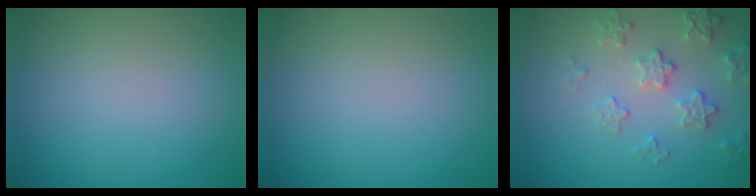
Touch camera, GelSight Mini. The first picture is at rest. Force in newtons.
{"total": 0.0}
{"total": 3.1, "press": 2.9, "slide": 1.2}